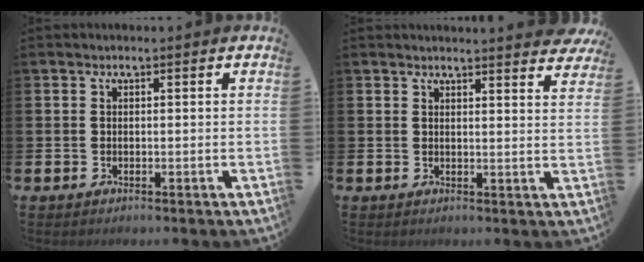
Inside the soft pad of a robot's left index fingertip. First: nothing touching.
{"total": 2.6, "force": [2.6, -0.4, -0.3], "torque": [0.012, -0.024, 0.044]}